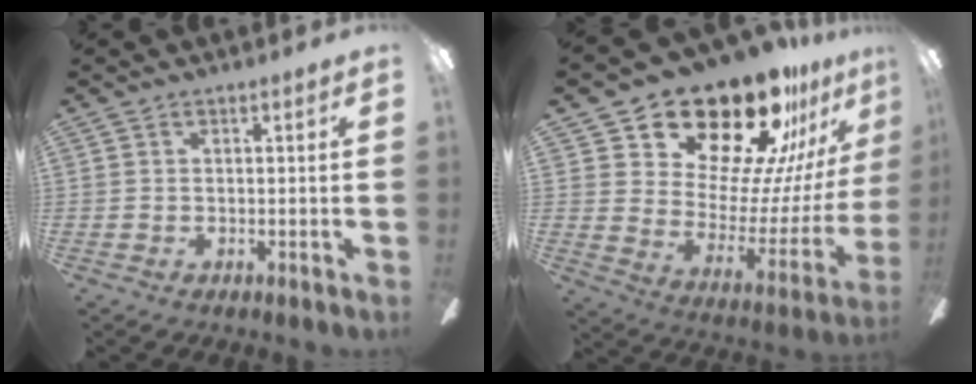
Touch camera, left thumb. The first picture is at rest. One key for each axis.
{"total": 25.4, "fx": 21.0, "fy": 9.7, "fz": 10.6, "tx": -0.165, "ty": -0.157, "tz": 0.372}